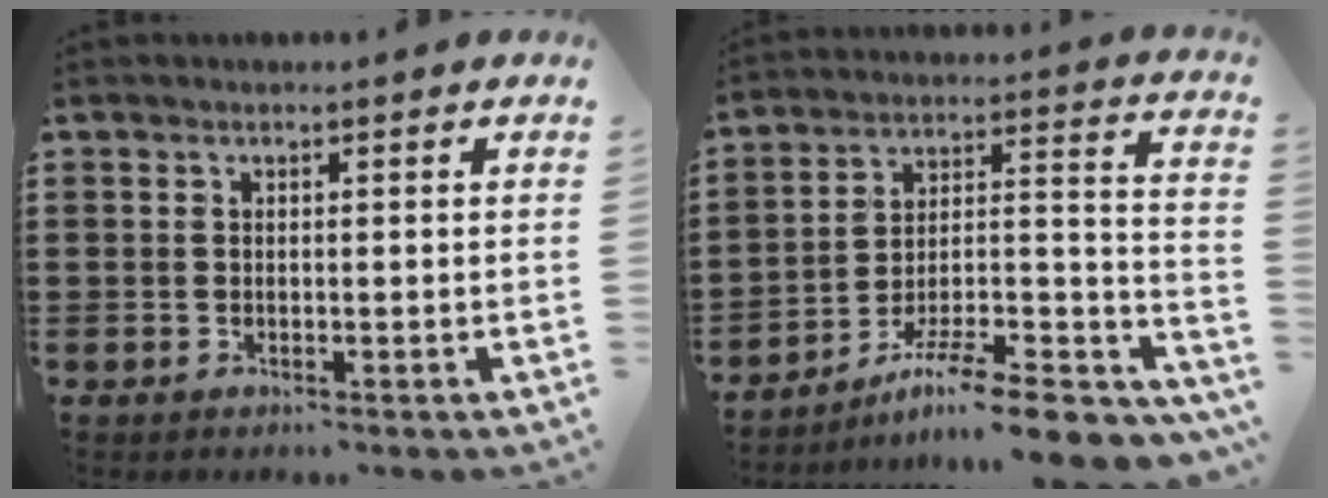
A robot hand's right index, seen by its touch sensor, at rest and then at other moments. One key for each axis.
{"total": 10.3, "fx": -7.8, "fy": 1.2, "fz": 6.6, "tx": -0.096, "ty": 0.011, "tz": -0.144}